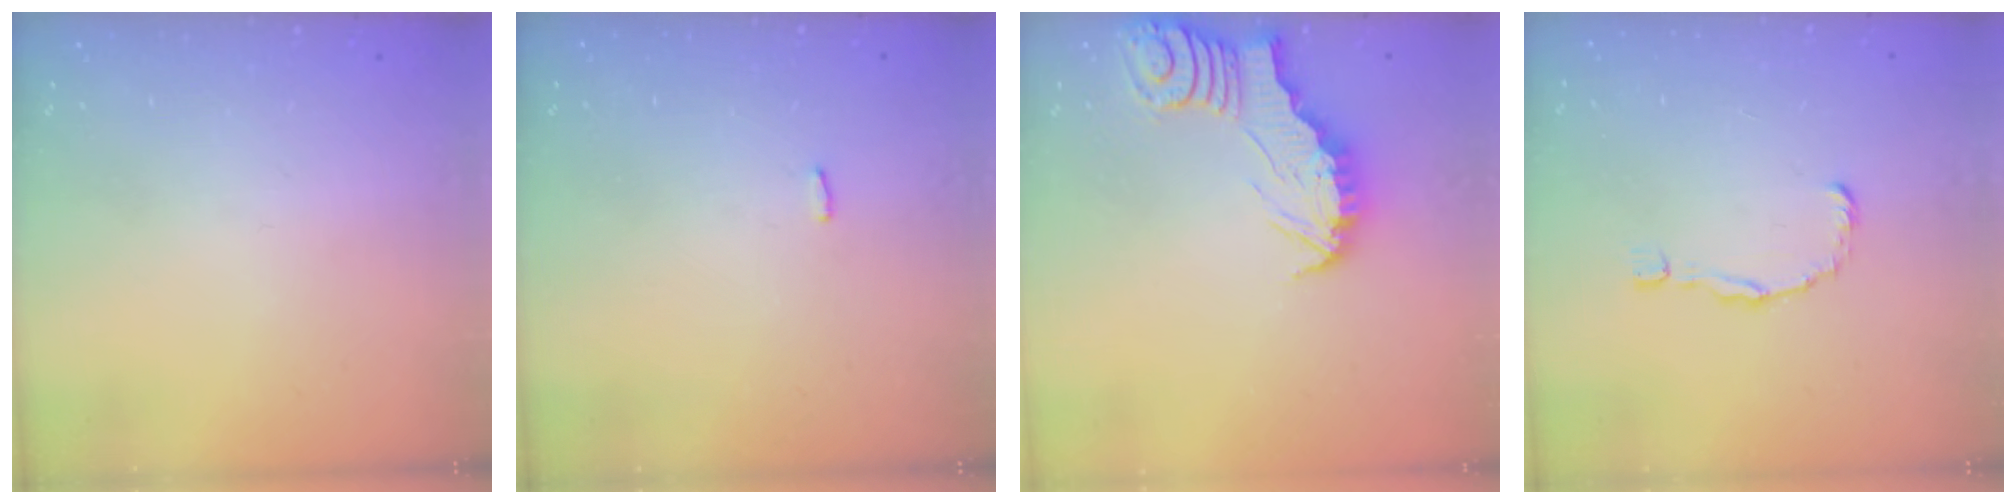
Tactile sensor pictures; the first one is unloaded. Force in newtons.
{"total": 2.2, "press": 2.1, "slide": 0.4}
{"total": 2.6, "press": 2.6, "slide": 0.2}
{"total": 1.5, "press": 1.5, "slide": 0.1}